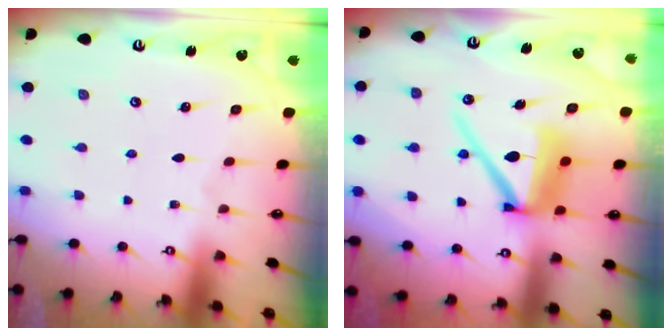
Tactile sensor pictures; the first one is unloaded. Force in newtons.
{"total": 13.0, "press": 13.0, "slide": 1.2}